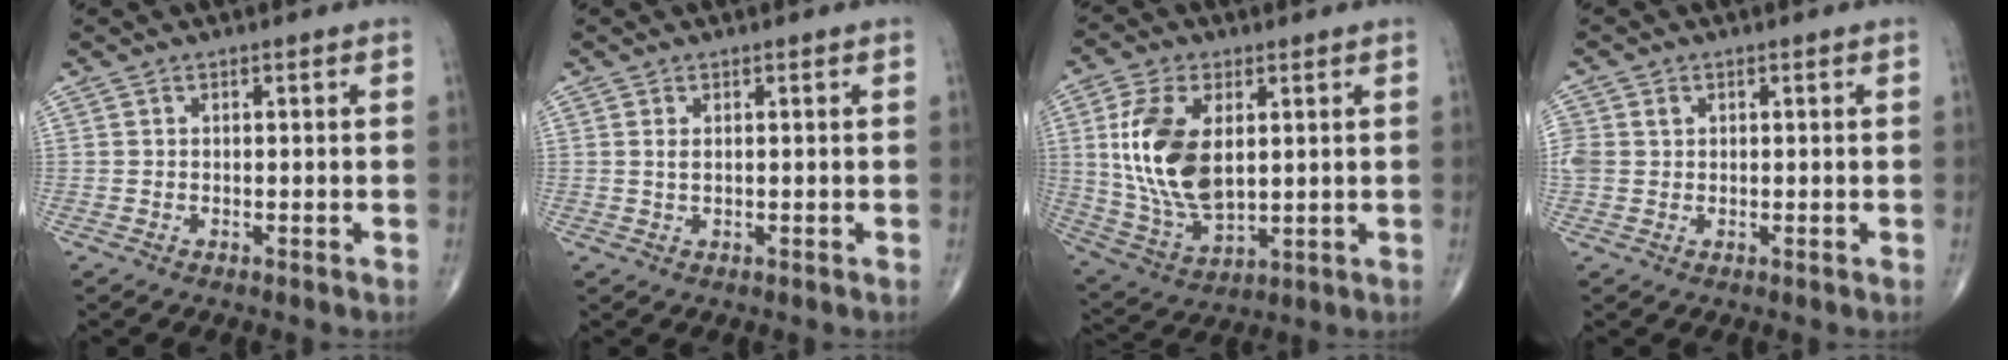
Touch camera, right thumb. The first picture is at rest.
{"total": 1.1, "force": [0.3, 0.5, 1.0], "torque": [-0.019, 0.000, 0.010]}
{"total": 16.0, "force": [2.8, 8.8, 13.0], "torque": [-0.254, -0.015, 0.064]}
{"total": 4.0, "force": [0.8, 3.4, 2.0], "torque": [-0.052, 0.008, 0.022]}